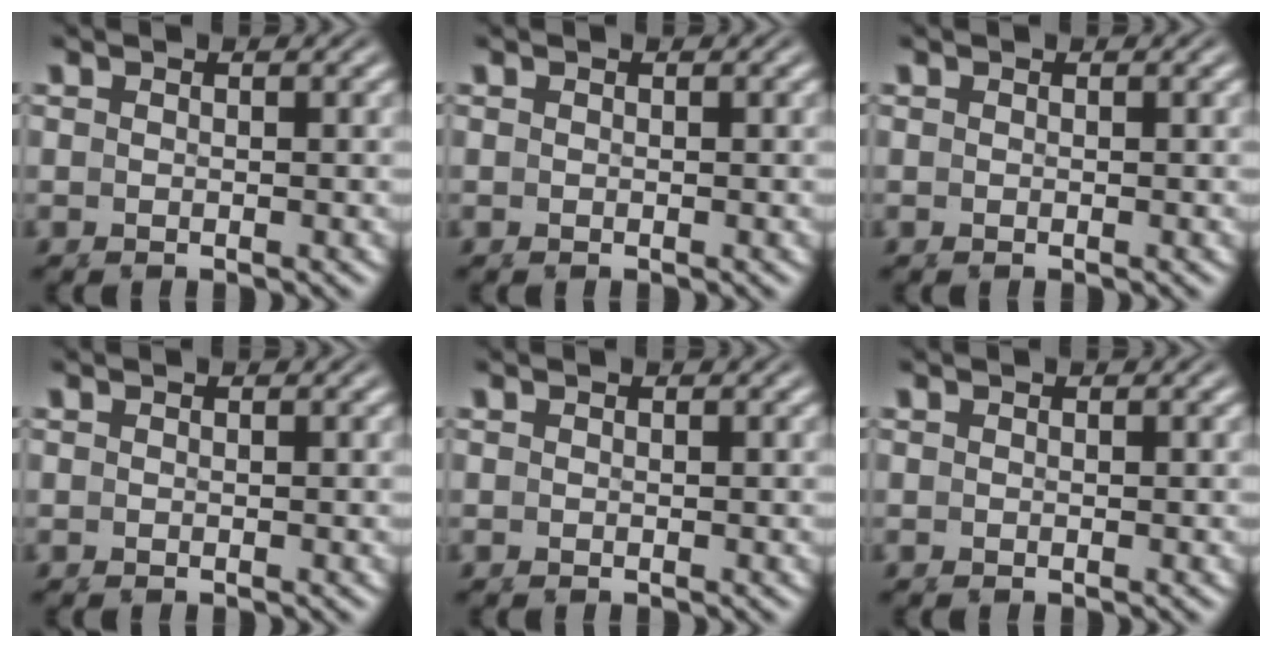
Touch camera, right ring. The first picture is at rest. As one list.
[{"total": 0.0}, {"total": 0.0}, {"total": 0.0}, {"total": 0.0}, {"total": 0.0}]